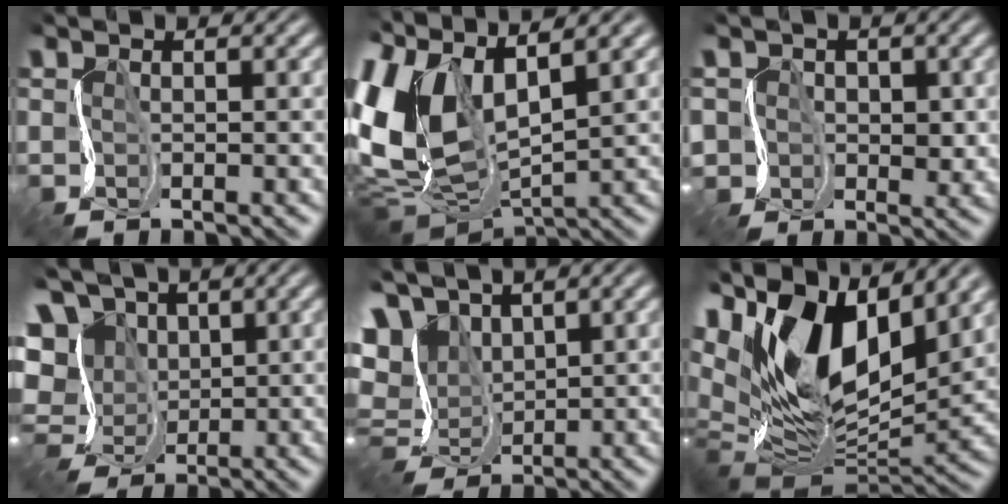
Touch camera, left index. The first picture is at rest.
{"total": 11.7, "force": [2.4, 6.6, 9.3], "torque": [-0.239, -0.009, 0.044]}
{"total": 4.0, "force": [-0.1, 3.8, 1.4], "torque": [-0.016, 0.005, -0.014]}
{"total": 12.4, "force": [1.5, 10.4, 6.6], "torque": [-0.113, 0.017, -0.012]}
{"total": 8.0, "force": [1.8, 5.8, 5.3], "torque": [-0.102, -0.003, 0.034]}
{"total": 15.5, "force": [5.2, 8.5, 11.8], "torque": [-0.226, 0.008, 0.086]}